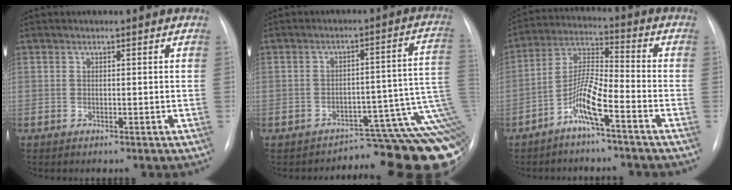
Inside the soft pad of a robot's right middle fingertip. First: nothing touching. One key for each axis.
{"total": 11.8, "fx": -8.6, "fy": 2.9, "fz": 7.5, "tx": -0.018, "ty": 0.073, "tz": -0.091}
{"total": 7.5, "fx": -4.2, "fy": 0.5, "fz": 6.2, "tx": -0.137, "ty": 0.012, "tz": -0.085}